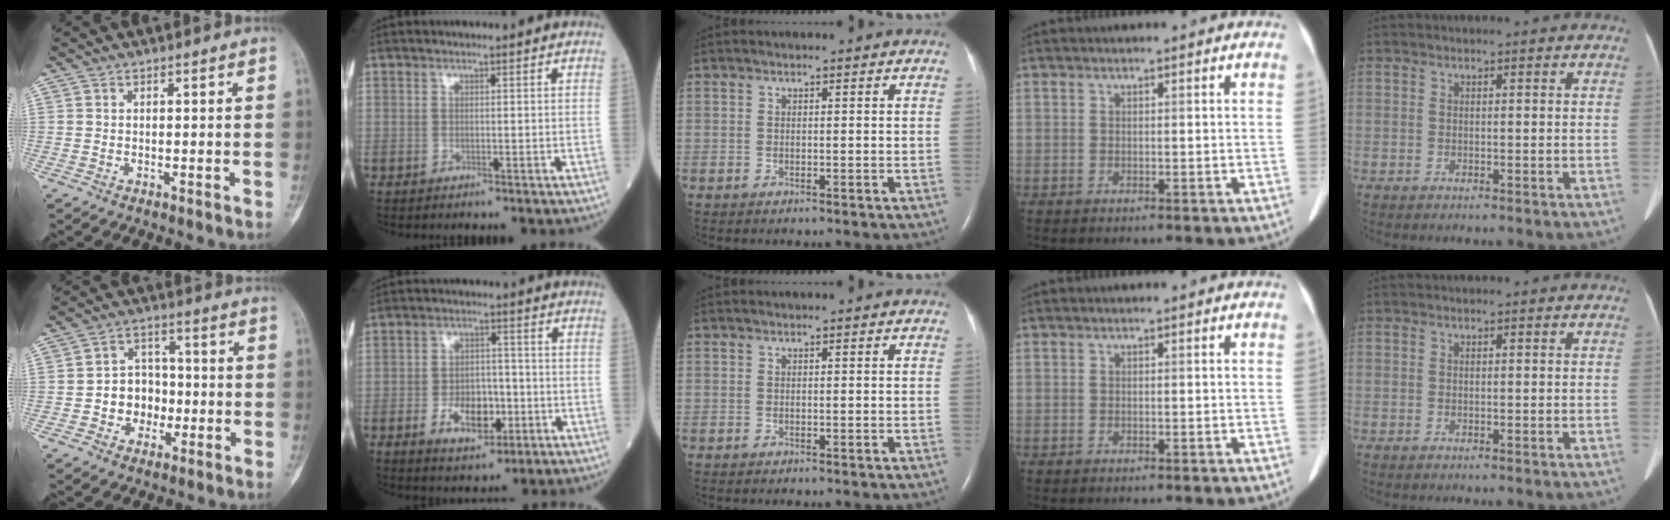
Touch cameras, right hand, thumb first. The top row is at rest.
{"thumb": {"total": 7.7, "force": [-1.7, 6.6, 3.6], "torque": [-0.011, 0.026, -0.036]}, "index": {"total": 7.7, "force": [-2.5, 4.3, 5.9], "torque": [-0.099, 0.002, -0.036]}}